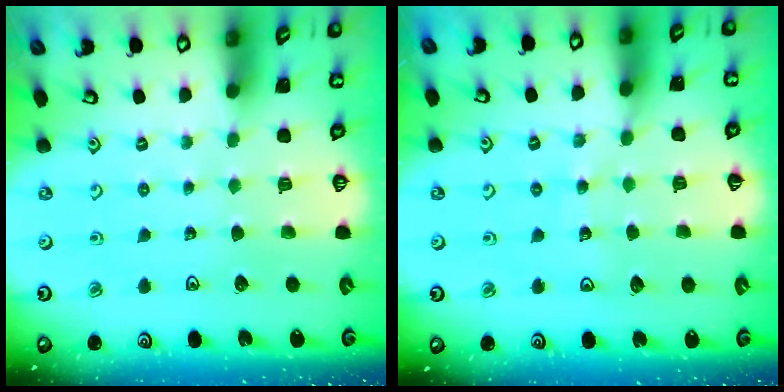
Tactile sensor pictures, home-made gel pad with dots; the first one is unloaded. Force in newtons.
{"total": 8.1, "press": 8.1, "slide": 1.0}